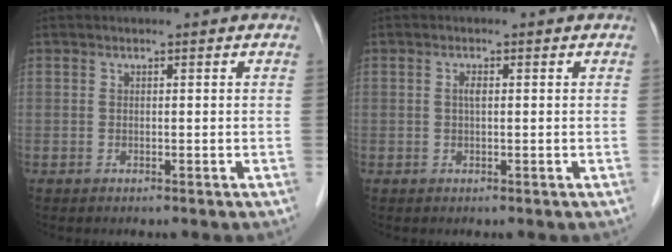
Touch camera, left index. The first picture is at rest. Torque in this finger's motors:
{"motor_torque": [-0.12, 0.16, 0.02, 0.02]}